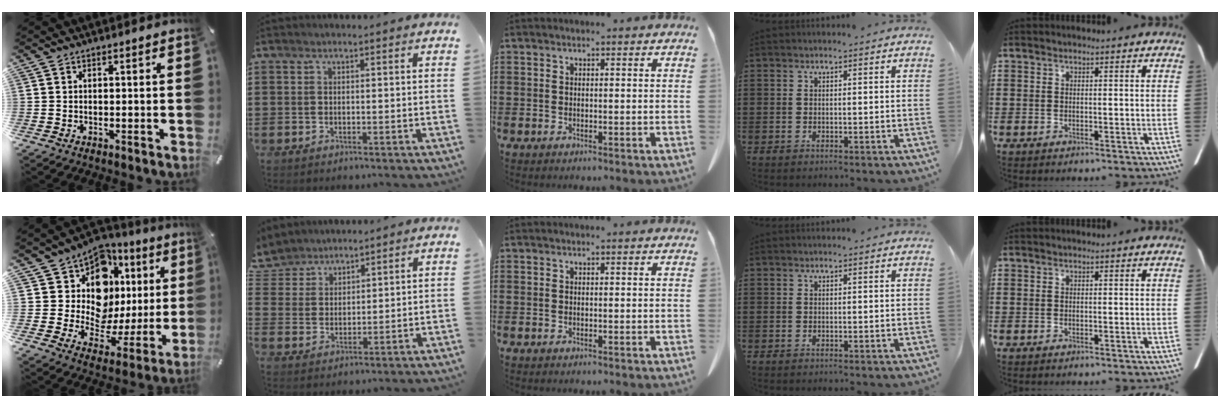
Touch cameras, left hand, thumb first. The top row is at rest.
{"thumb": {"total": 14.1, "force": [6.5, 11.0, 6.0], "torque": [-0.098, -0.064, 0.127]}, "index": {"total": 4.2, "force": [3.8, 1.9, -0.6], "torque": [-0.011, -0.016, 0.070]}}